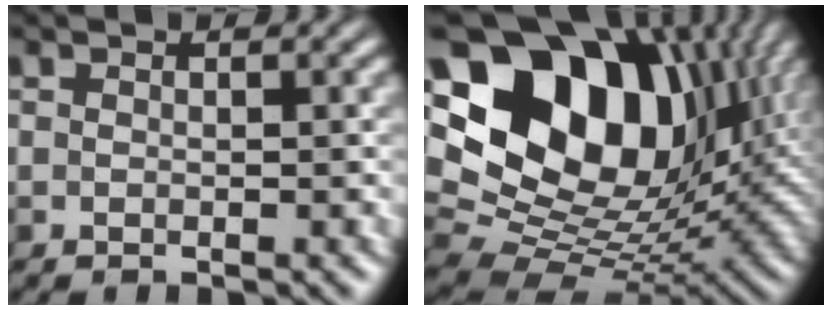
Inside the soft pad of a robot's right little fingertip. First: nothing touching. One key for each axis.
{"total": 19.8, "fx": 7.0, "fy": 13.8, "fz": 12.4, "tx": -0.231, "ty": 0.058, "tz": 0.136}